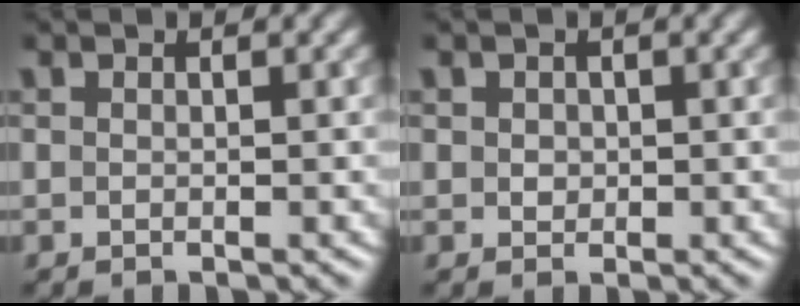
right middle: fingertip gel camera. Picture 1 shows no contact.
{"total": 0.9, "force": [0.1, 0.9, 0.3], "torque": [-0.004, -0.002, 0.003]}